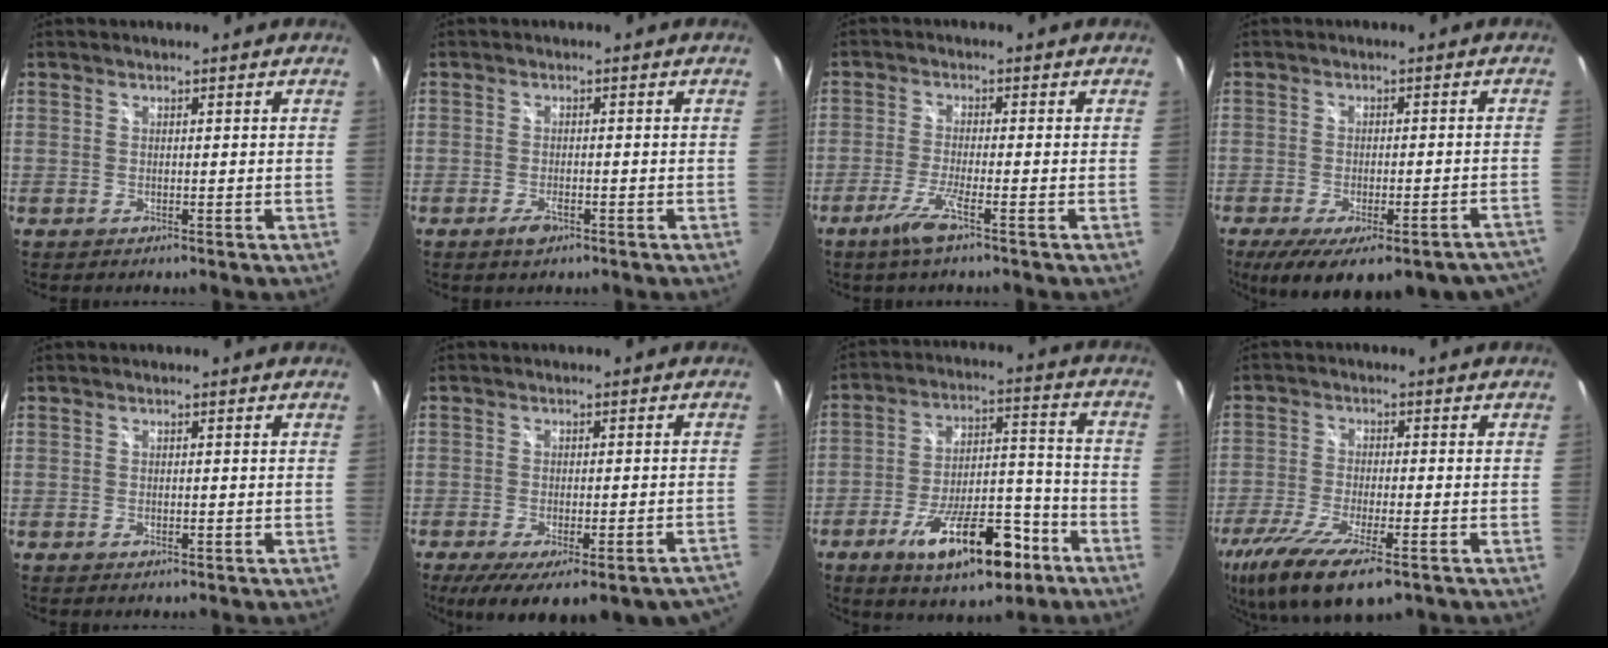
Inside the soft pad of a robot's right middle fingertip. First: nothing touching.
{"total": 2.5, "force": [-1.6, 1.0, 1.6], "torque": [-0.036, -0.004, -0.030]}
{"total": 5.2, "force": [-3.3, -0.2, 4.0], "torque": [-0.094, -0.011, -0.067]}
{"total": 19.7, "force": [-15.1, 6.1, 11.1], "torque": [-0.181, -0.041, -0.194]}
{"total": 0.7, "force": [-0.3, 0.4, 0.5], "torque": [-0.008, -0.002, -0.007]}
{"total": 16.6, "force": [-12.0, 4.5, 10.5], "torque": [-0.176, -0.059, -0.158]}
{"total": 17.5, "force": [-10.1, 6.7, 12.6], "torque": [-0.215, 0.004, -0.152]}
{"total": 14.9, "force": [-9.3, 4.2, 10.9], "torque": [-0.229, -0.059, -0.165]}